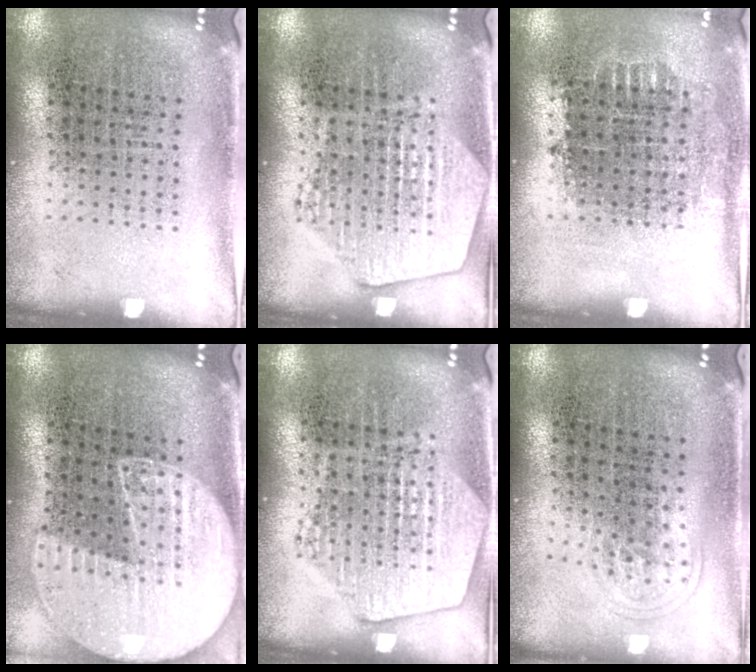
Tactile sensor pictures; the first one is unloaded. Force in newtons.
{"total": 2.8, "press": 2.7, "slide": 0.4}
{"total": 0.7, "press": 0.7, "slide": 0.2}
{"total": 2.0, "press": 1.8, "slide": 0.8}
{"total": 2.6, "press": 2.6, "slide": 0.3}
{"total": 1.0, "press": 0.6, "slide": 0.7}